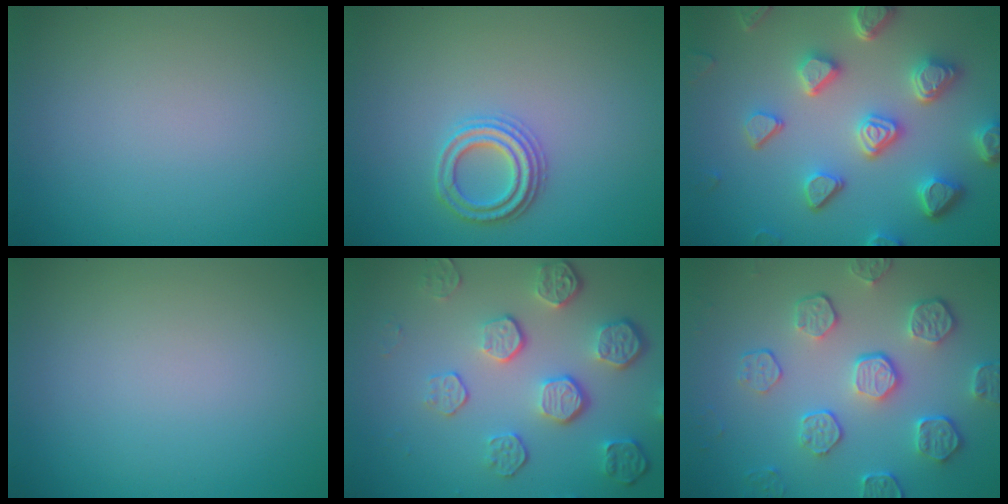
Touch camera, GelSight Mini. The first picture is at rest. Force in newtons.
{"total": 2.5, "press": 2.4, "slide": 0.4}
{"total": 6.7, "press": 5.4, "slide": 4.0}
{"total": 0.0}
{"total": 5.6, "press": 3.9, "slide": 4.0}
{"total": 5.5, "press": 4.2, "slide": 3.6}